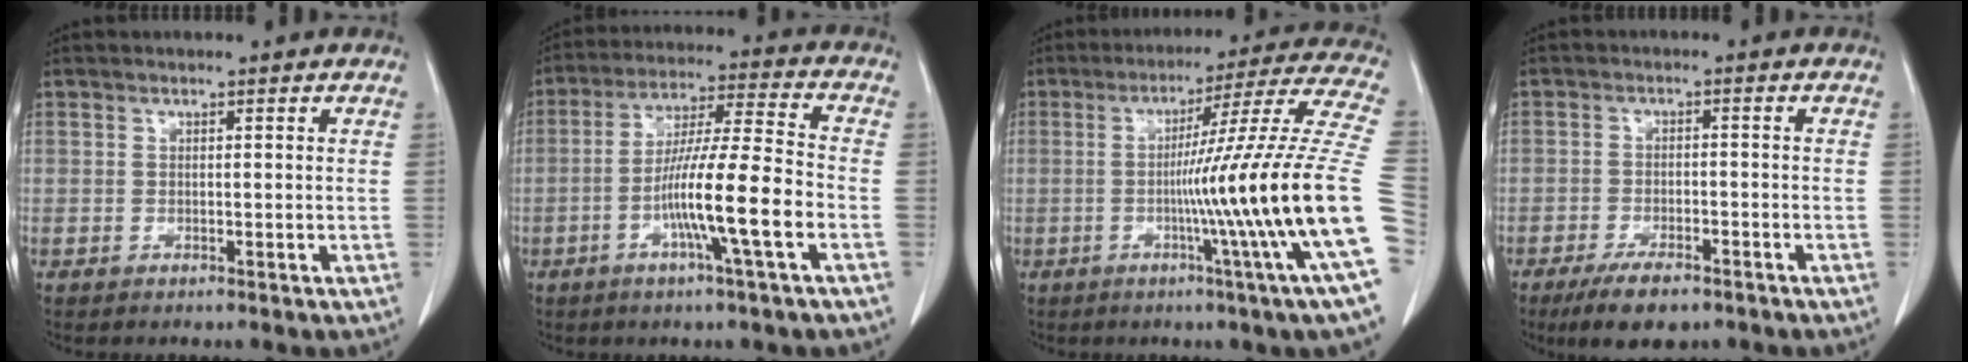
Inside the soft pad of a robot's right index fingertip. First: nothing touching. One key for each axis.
{"total": 12.5, "fx": -4.1, "fy": -0.5, "fz": 11.8, "tx": -0.212, "ty": 0.000, "tz": -0.077}
{"total": 23.5, "fx": -4.3, "fy": -3.6, "fz": 22.8, "tx": -0.257, "ty": -0.010, "tz": -0.089}
{"total": 6.8, "fx": -4.9, "fy": 2.1, "fz": 4.3, "tx": -0.072, "ty": -0.009, "tz": -0.079}